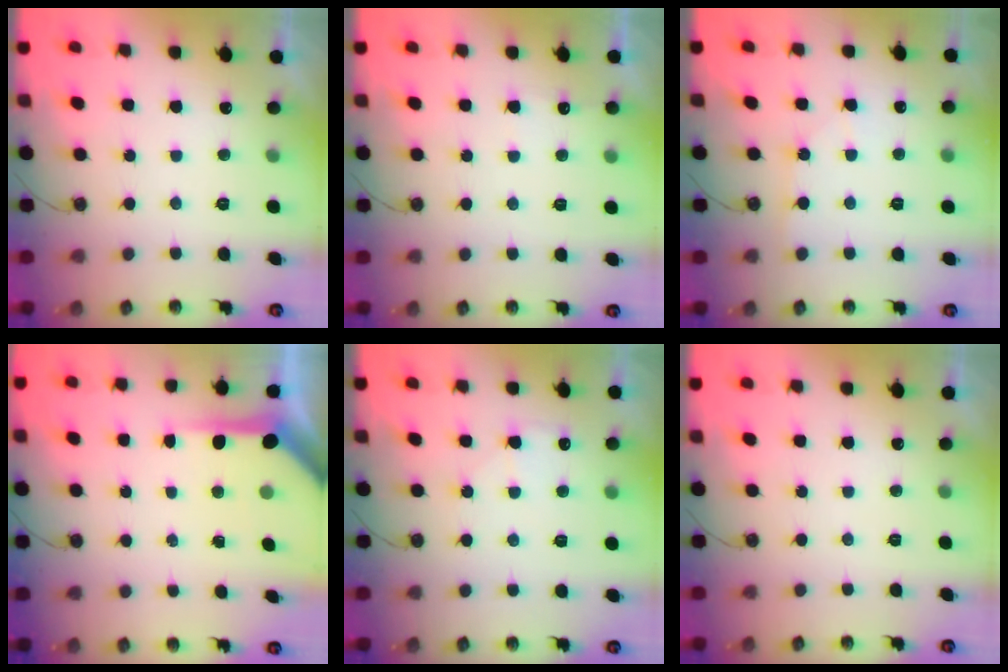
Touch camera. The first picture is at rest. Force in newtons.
{"total": 3.0, "press": 3.0, "slide": 0.3}
{"total": 3.5, "press": 3.5, "slide": 0.6}
{"total": 6.4, "press": 6.4, "slide": 0.5}
{"total": 6.0, "press": 6.0, "slide": 0.8}
{"total": 0.0}